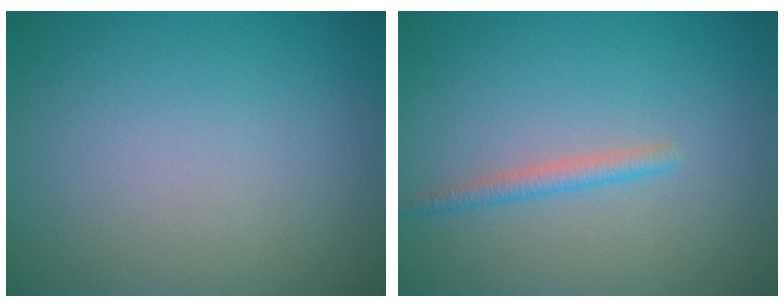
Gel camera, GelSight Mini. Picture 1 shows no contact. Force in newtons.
{"total": 1.5, "press": 1.5, "slide": 0.1}